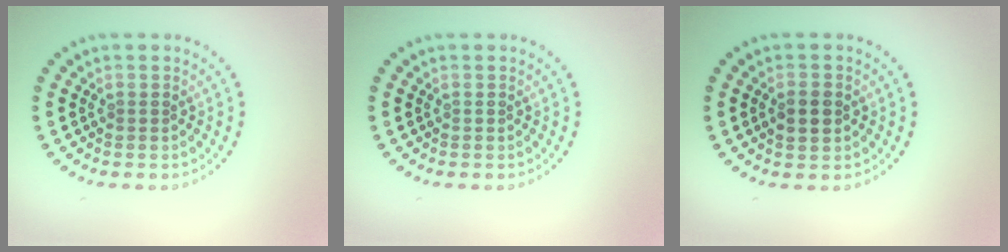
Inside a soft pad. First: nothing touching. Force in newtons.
{"total": 0.0}
{"total": 2.3, "press": 2.3, "slide": 0.2}